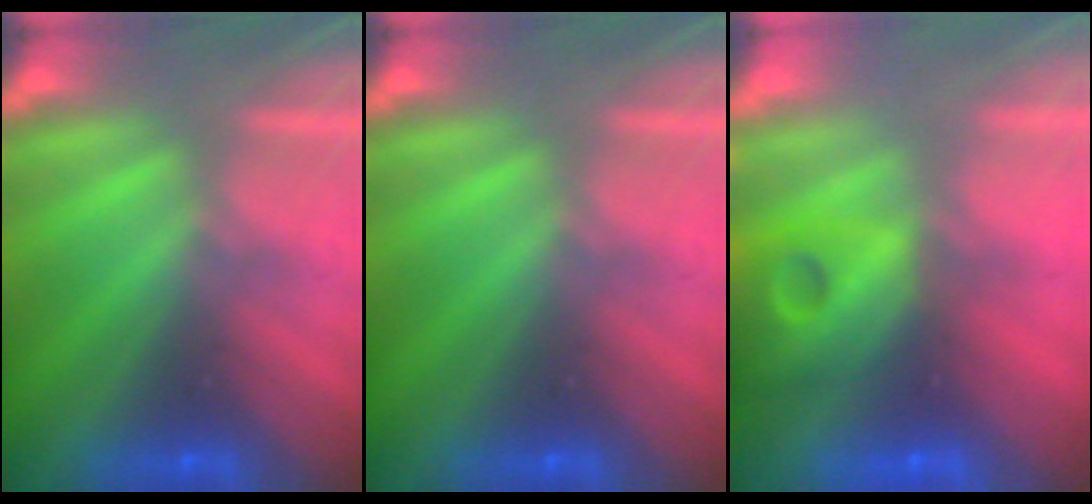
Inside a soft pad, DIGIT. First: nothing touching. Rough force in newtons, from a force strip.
{"total": 0.0}
{"total": 7.7}